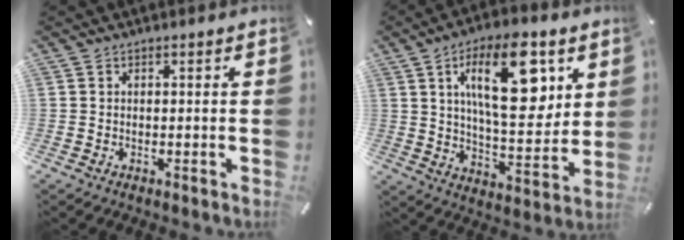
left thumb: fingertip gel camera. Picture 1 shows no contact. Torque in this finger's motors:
{"motor_torque": [0.93, 0.99, 1.47, -1.30, 0.55]}